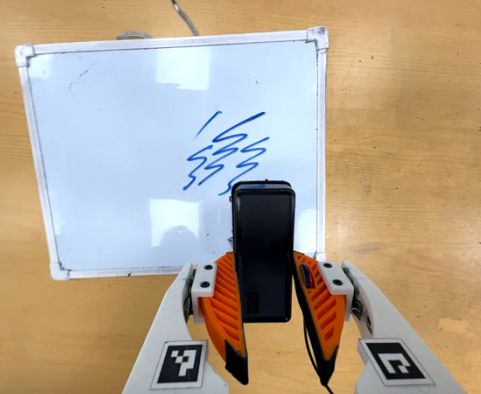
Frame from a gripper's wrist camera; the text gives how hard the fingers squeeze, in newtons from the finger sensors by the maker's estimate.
{"total": 4.0, "left": 2.9, "right": 5.1}